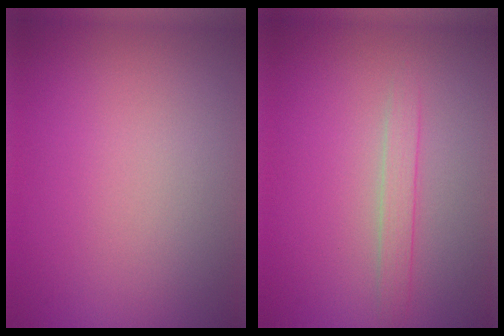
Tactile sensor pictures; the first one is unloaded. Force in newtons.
{"total": 1.6, "press": 1.6, "slide": 0.1}